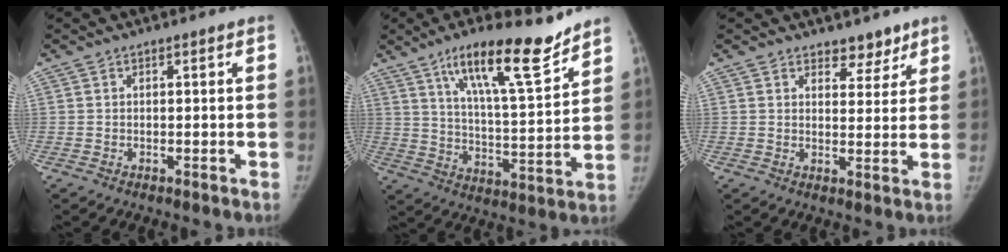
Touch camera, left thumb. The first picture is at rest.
{"total": 17.2, "force": [12.0, 3.5, 11.9], "torque": [-0.169, -0.068, 0.200]}
{"total": 4.5, "force": [3.5, 2.5, 1.3], "torque": [0.013, -0.024, 0.052]}